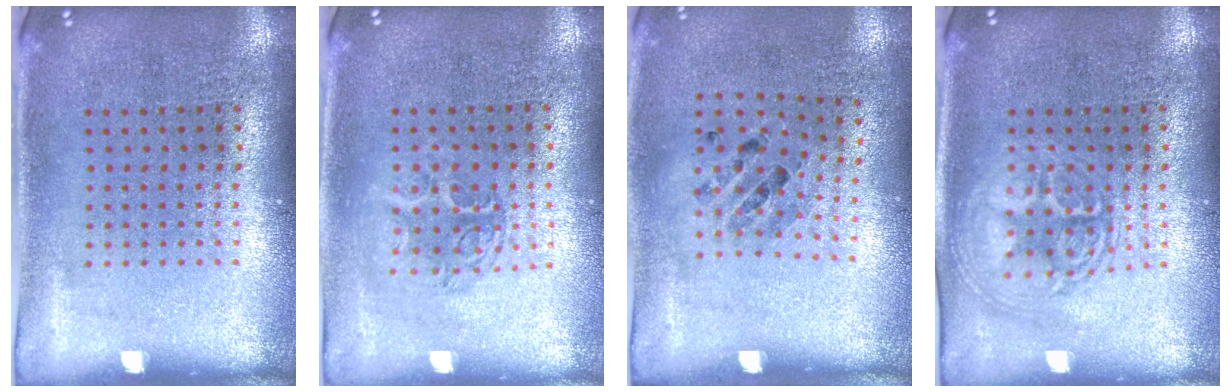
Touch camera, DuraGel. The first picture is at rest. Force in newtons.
{"total": 1.3, "press": 1.1, "slide": 0.7}
{"total": 0.9, "press": 0.7, "slide": 0.5}
{"total": 2.9, "press": 2.8, "slide": 0.4}